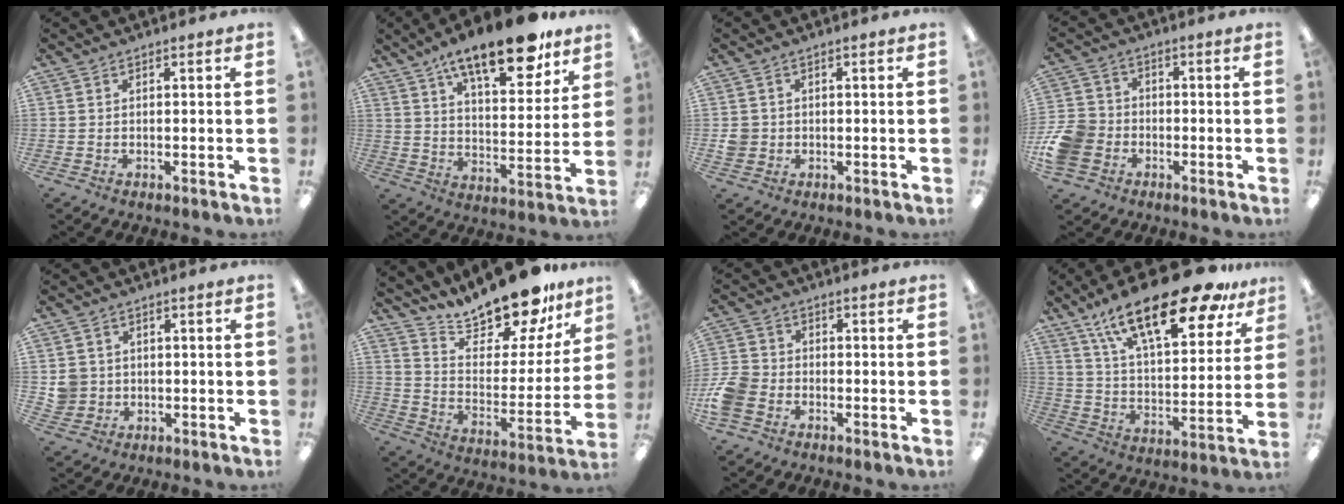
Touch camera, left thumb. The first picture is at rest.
{"total": 17.8, "force": [13.0, 5.9, 10.8], "torque": [-0.168, -0.074, 0.214]}
{"total": 3.0, "force": [-0.4, 3.0, 0.6], "torque": [-0.004, 0.001, -0.008]}
{"total": 9.7, "force": [-3.4, 8.0, 4.3], "torque": [-0.091, 0.034, -0.058]}
{"total": 4.3, "force": [0.1, 4.3, 0.4], "torque": [-0.010, 0.007, 0.005]}
{"total": 19.0, "force": [17.2, 5.0, 6.1], "torque": [-0.099, -0.139, 0.299]}
{"total": 7.3, "force": [-3.2, 5.6, 3.4], "torque": [-0.076, 0.023, -0.057]}
{"total": 24.9, "force": [17.2, 8.7, 15.9], "torque": [-0.248, -0.101, 0.282]}